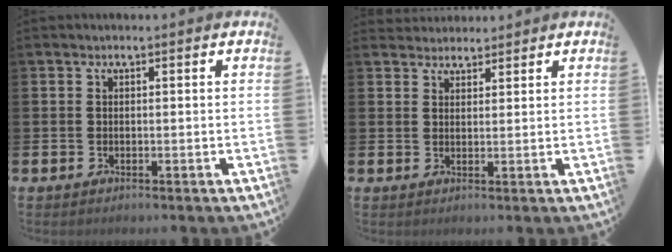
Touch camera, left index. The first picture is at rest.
{"total": 2.7, "force": [2.6, 0.8, -0.3], "torque": [-0.001, -0.006, 0.047]}